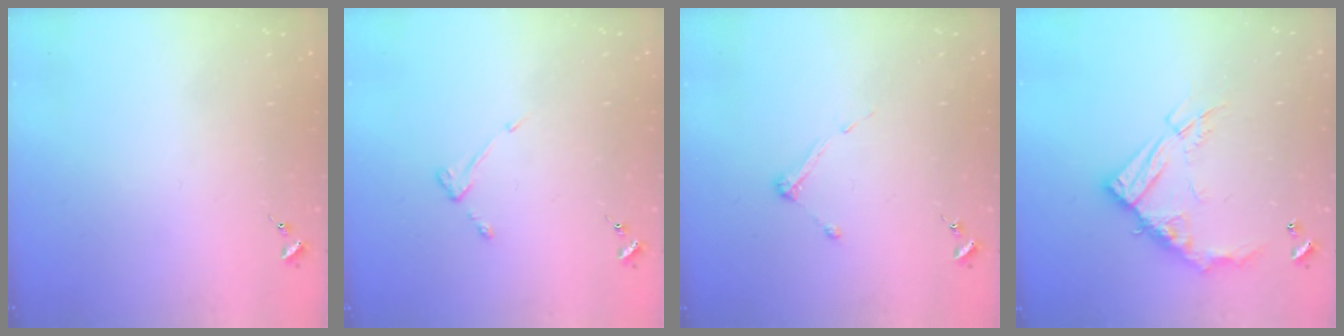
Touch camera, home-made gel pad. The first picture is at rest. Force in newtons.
{"total": 3.5, "press": 3.4, "slide": 0.5}
{"total": 3.4, "press": 3.4, "slide": 0.4}
{"total": 16.2, "press": 16.2, "slide": 1.4}